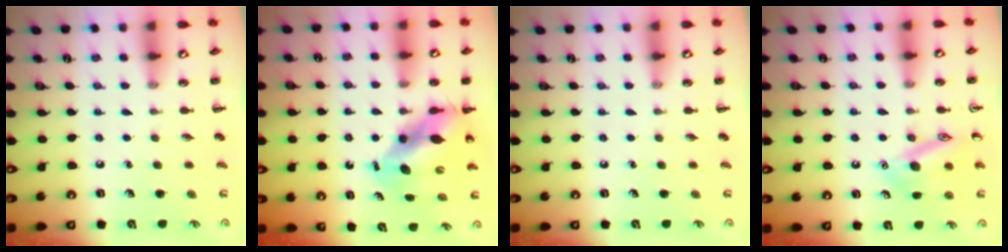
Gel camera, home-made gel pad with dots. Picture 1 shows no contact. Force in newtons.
{"total": 9.3, "press": 9.1, "slide": 2.2}
{"total": 0.0}
{"total": 14.0, "press": 13.9, "slide": 1.1}